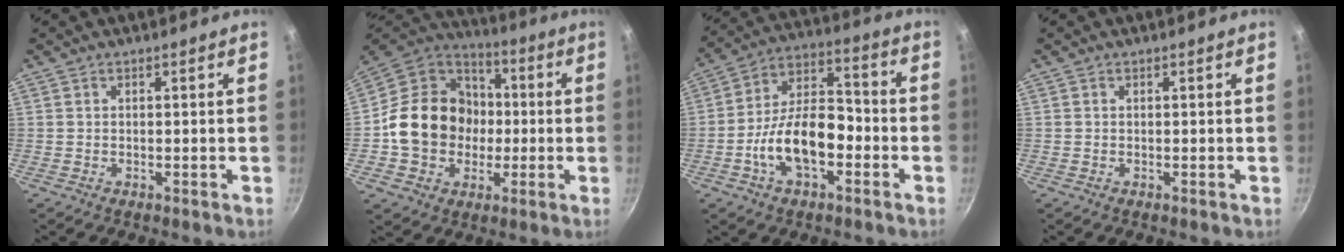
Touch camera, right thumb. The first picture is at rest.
{"total": 19.2, "force": [-1.5, 16.3, 10.1], "torque": [-0.144, 0.038, -0.029]}
{"total": 14.6, "force": [-4.7, 7.9, 11.4], "torque": [-0.167, 0.054, -0.093]}
{"total": 0.0}